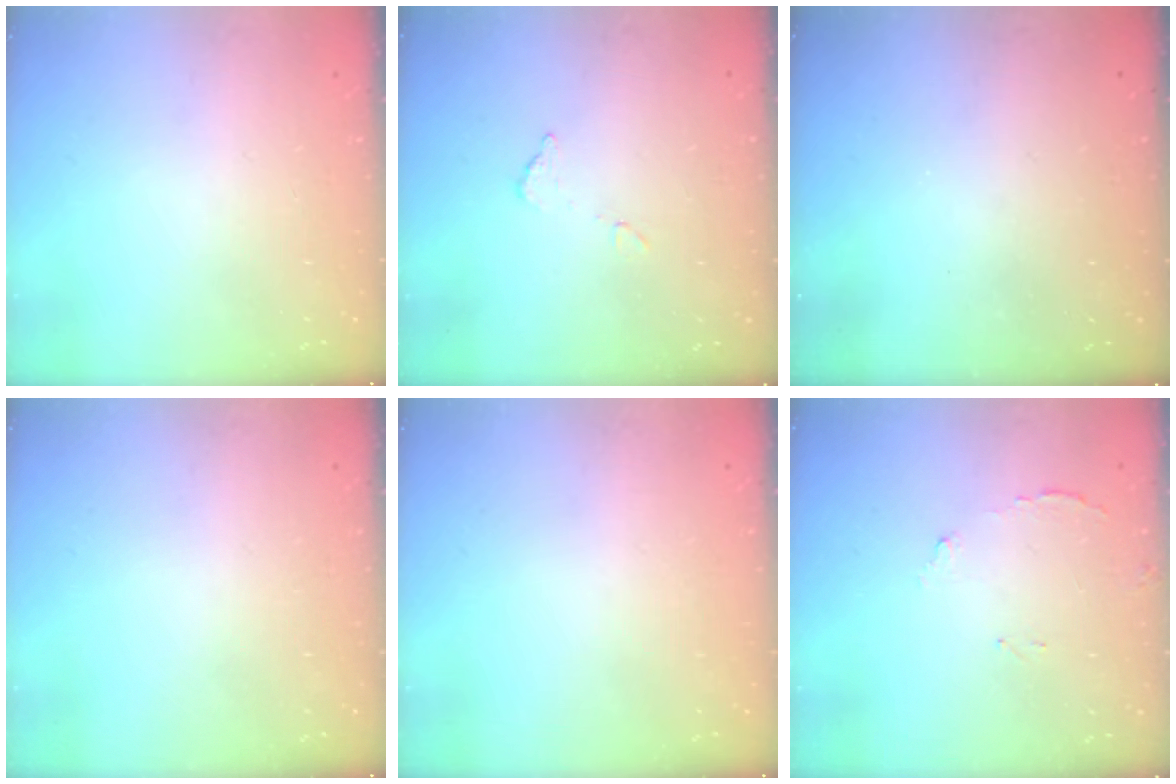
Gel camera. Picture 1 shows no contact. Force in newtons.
{"total": 4.9, "press": 4.9, "slide": 0.3}
{"total": 3.2, "press": 3.2, "slide": 0.1}
{"total": 0.0}
{"total": 0.0}
{"total": 8.5, "press": 8.5, "slide": 0.5}